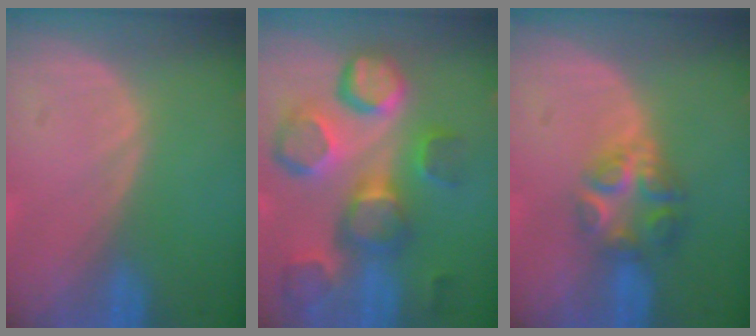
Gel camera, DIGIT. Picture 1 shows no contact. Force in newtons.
{"total": 12.5, "press": 11.1, "slide": 5.7}
{"total": 6.1, "press": 5.4, "slide": 2.8}